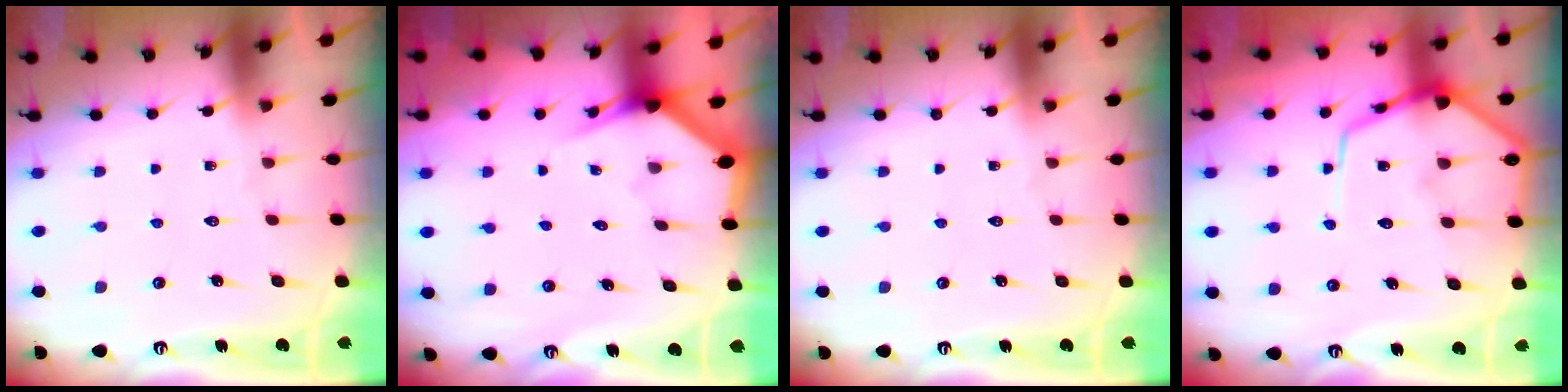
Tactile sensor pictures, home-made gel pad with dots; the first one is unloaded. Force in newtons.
{"total": 2.7, "press": 2.7, "slide": 0.1}
{"total": 0.0}
{"total": 11.0, "press": 10.9, "slide": 1.0}